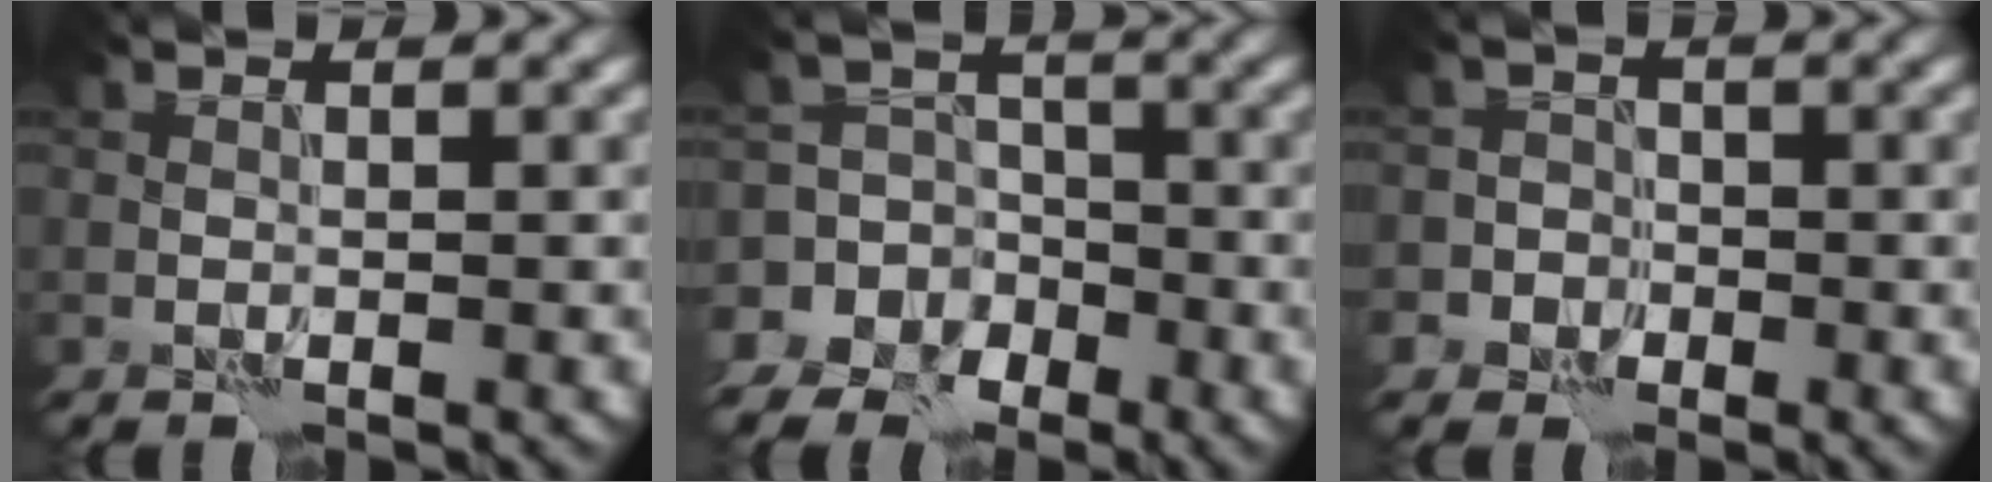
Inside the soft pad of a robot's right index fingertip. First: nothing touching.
{"total": 9.4, "force": [-4.8, 8.0, 0.9], "torque": [-0.017, -0.002, -0.096]}
{"total": 2.9, "force": [-1.4, 2.5, -0.1], "torque": [0.042, 0.002, -0.038]}